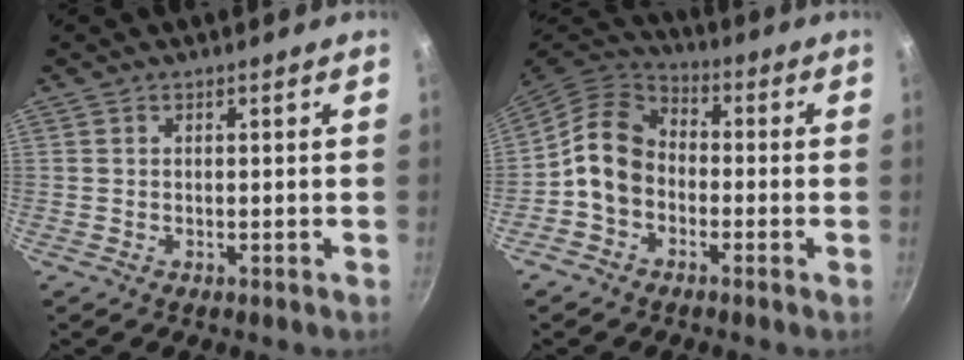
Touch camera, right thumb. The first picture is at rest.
{"total": 10.6, "force": [-2.1, 8.2, 6.4], "torque": [-0.095, 0.037, -0.059]}